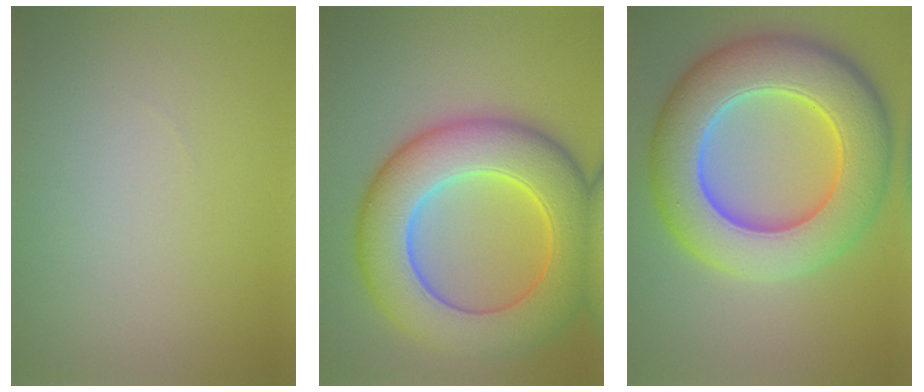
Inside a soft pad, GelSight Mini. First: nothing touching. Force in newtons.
{"total": 11.1, "press": 11.1, "slide": 0.3}
{"total": 11.5, "press": 11.5, "slide": 0.4}